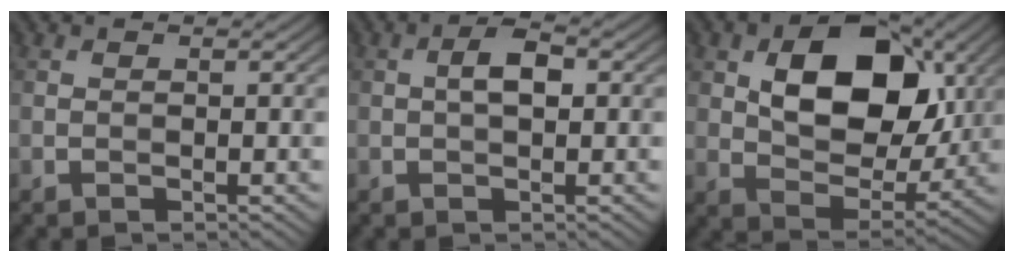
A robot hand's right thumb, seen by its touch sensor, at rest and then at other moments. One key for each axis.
{"total": 3.2, "fx": 0.3, "fy": 1.5, "fz": 2.8, "tx": -0.050, "ty": 0.007, "tz": 0.000}
{"total": 13.0, "fx": 3.3, "fy": 8.3, "fz": 9.4, "tx": -0.160, "ty": -0.002, "tz": 0.052}